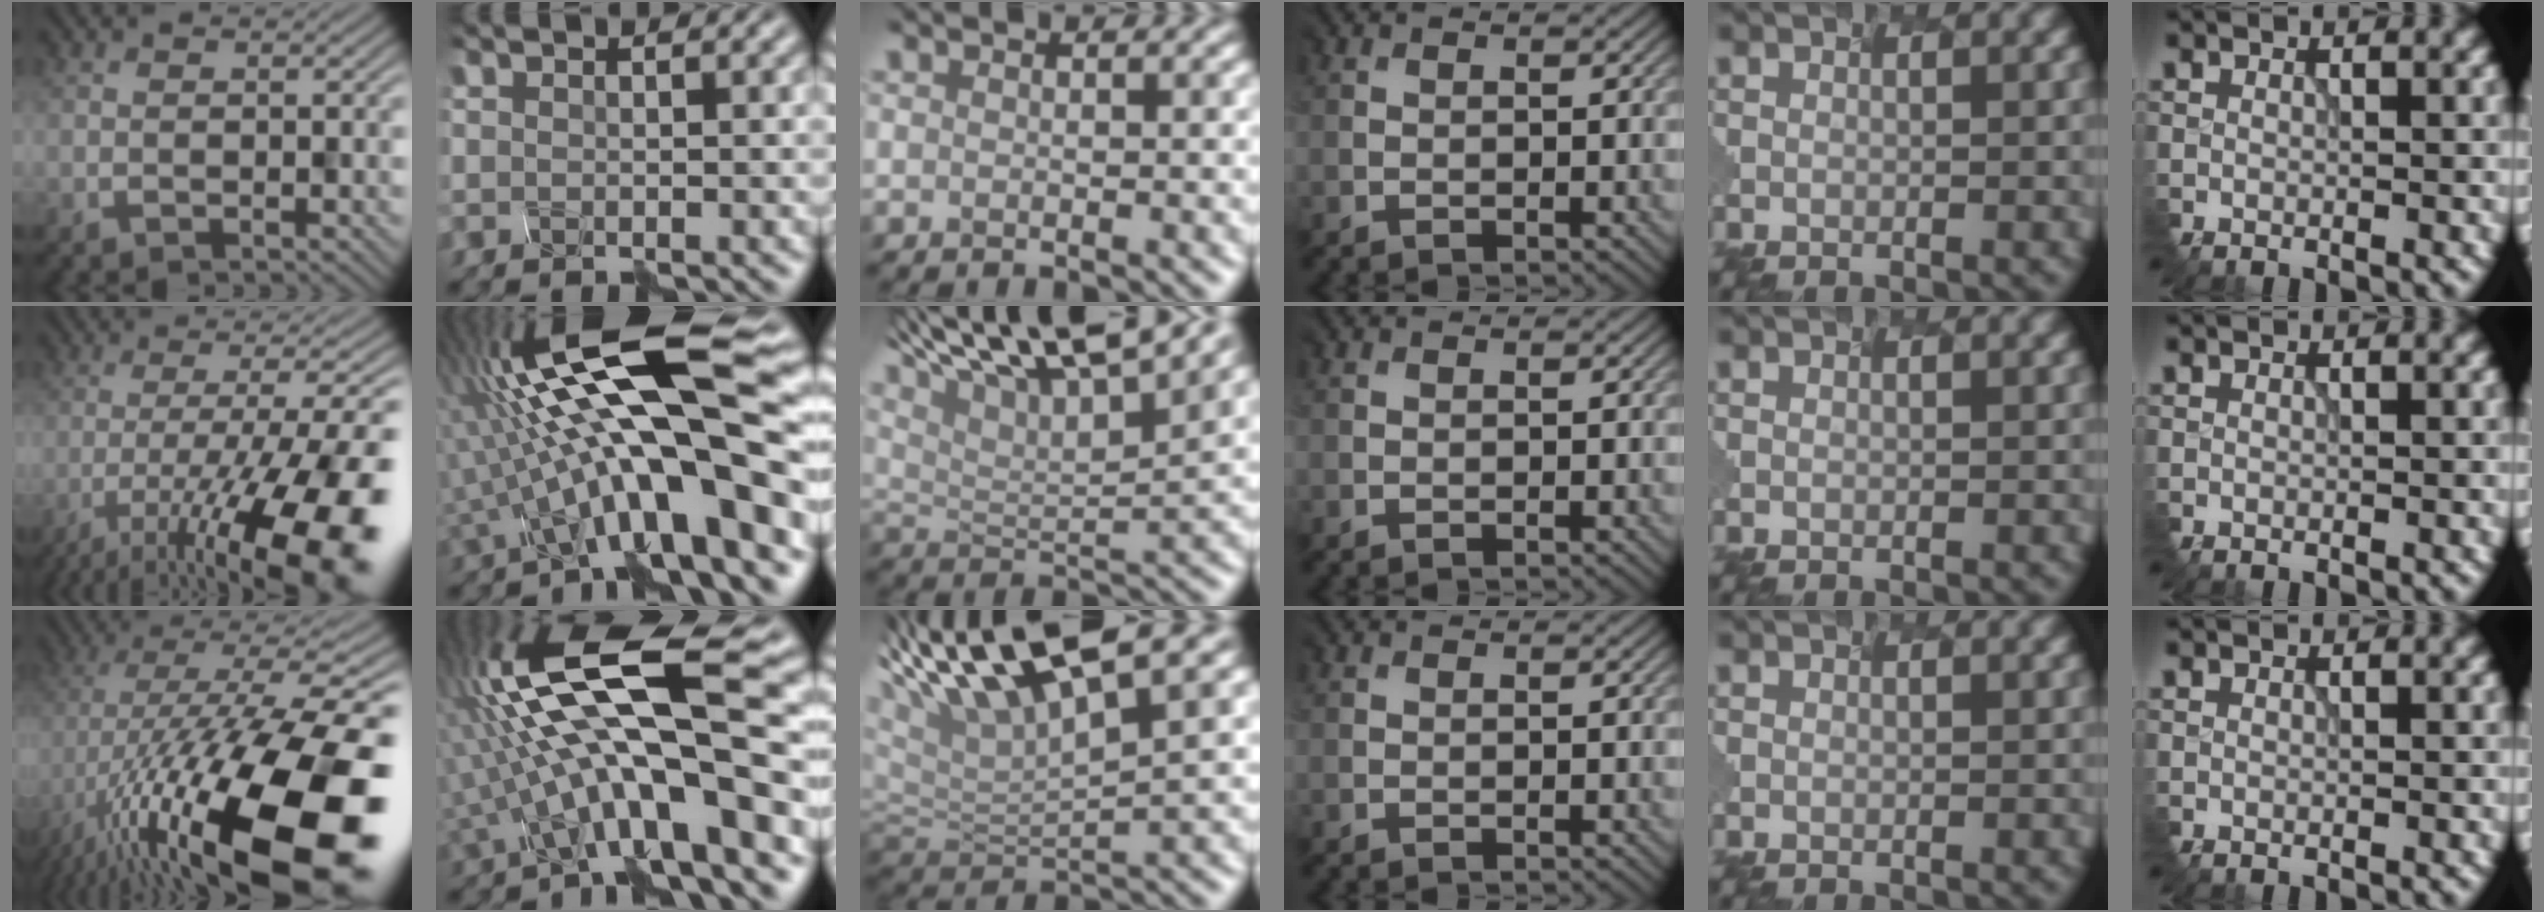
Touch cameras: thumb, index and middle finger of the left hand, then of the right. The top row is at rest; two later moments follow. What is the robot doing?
{"motion": "shake", "object": "plastic piggy bank"}